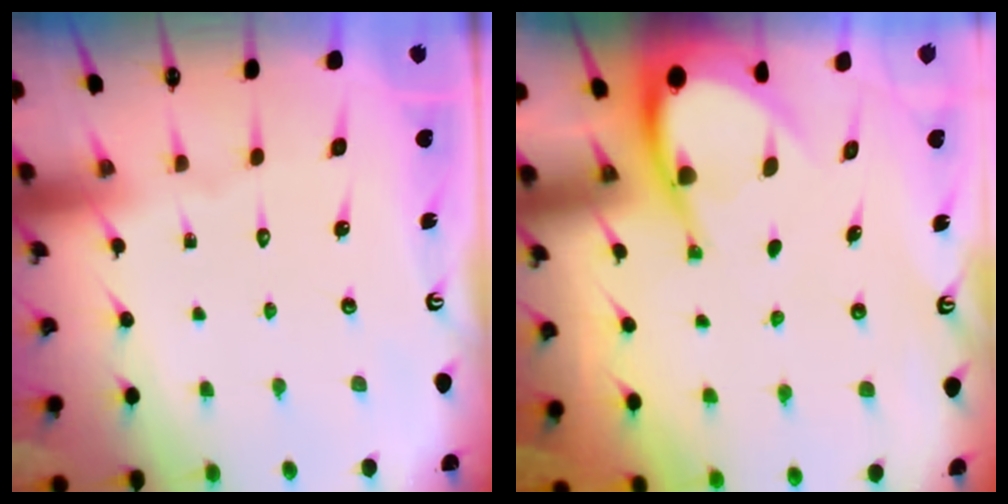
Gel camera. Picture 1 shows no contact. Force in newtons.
{"total": 5.6, "press": 5.6, "slide": 0.5}